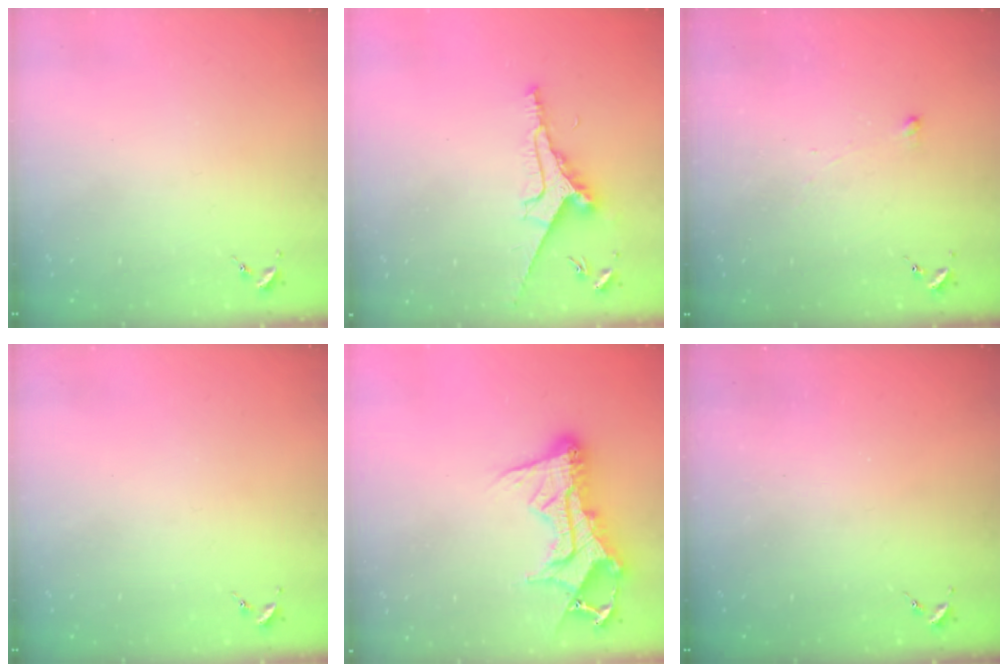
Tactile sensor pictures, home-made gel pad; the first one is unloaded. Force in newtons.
{"total": 9.5, "press": 9.5, "slide": 0.9}
{"total": 2.5, "press": 2.5, "slide": 0.5}
{"total": 0.0}
{"total": 17.1, "press": 17.1, "slide": 1.5}
{"total": 0.0}